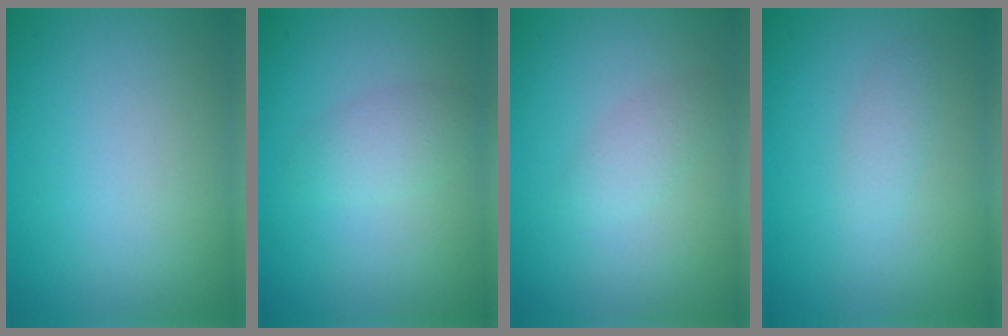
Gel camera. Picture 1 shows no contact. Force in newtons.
{"total": 1.9, "press": 1.9, "slide": 0.1}
{"total": 1.5, "press": 1.5, "slide": 0.0}
{"total": 1.2, "press": 1.2, "slide": 0.0}